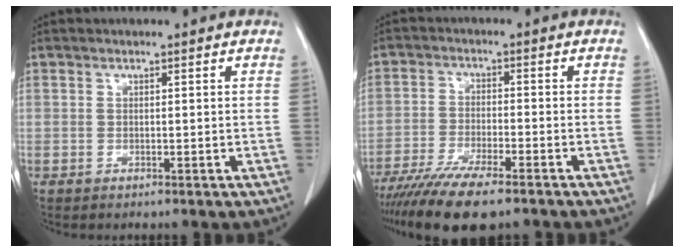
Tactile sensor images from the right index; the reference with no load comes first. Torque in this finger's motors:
{"motor_torque": [0.09, -0.15, 0.55, 0.14]}